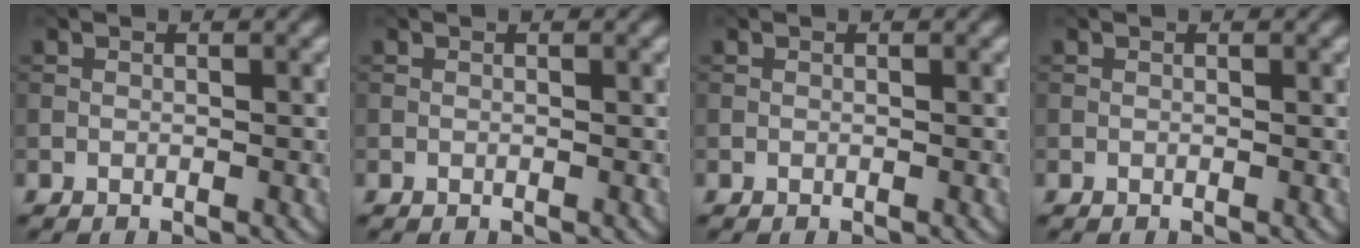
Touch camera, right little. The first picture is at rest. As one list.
[{"total": 0.0}, {"total": 0.0}, {"total": 0.0}]